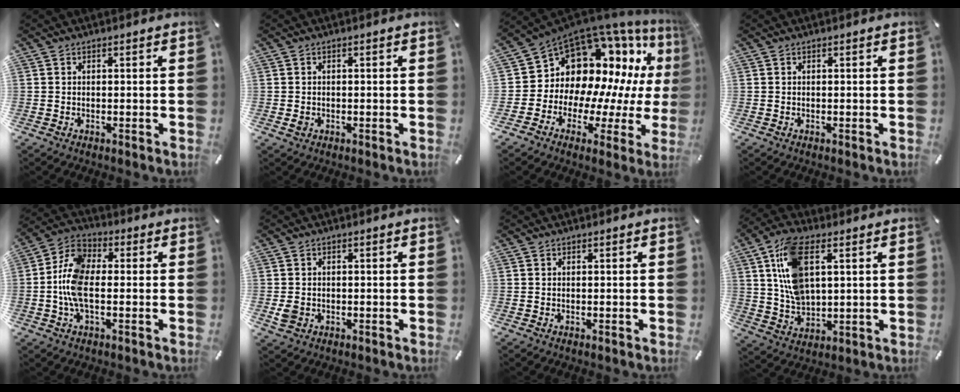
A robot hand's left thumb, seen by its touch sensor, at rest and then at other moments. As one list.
[{"total": 1.2, "force": [-0.3, 1.0, 0.6], "torque": [-0.010, 0.003, -0.006]}, {"total": 15.5, "force": [8.0, 12.0, 5.9], "torque": [-0.081, -0.097, 0.166]}, {"total": 0.0}, {"total": 9.9, "force": [-1.5, 5.5, 8.1], "torque": [-0.183, 0.000, -0.029]}, {"total": 2.9, "force": [-0.5, 2.5, 1.3], "torque": [-0.022, -0.001, -0.012]}, {"total": 0.0}, {"total": 12.9, "force": [4.3, 7.1, 10.0], "torque": [-0.229, 0.003, 0.077]}]